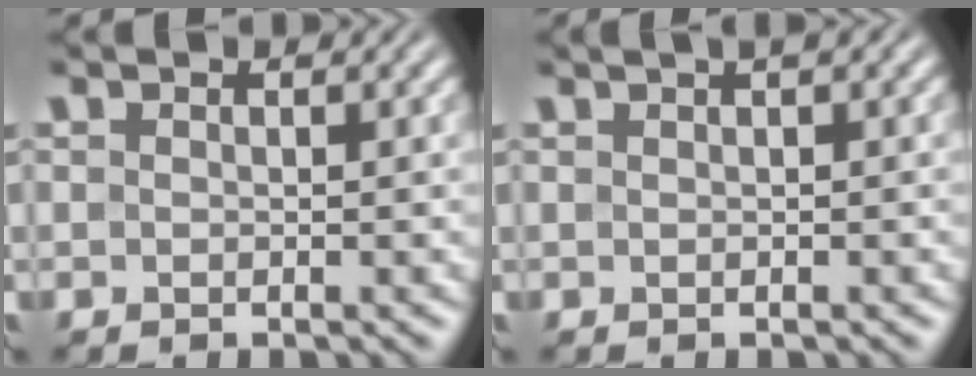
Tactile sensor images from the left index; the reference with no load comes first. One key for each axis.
{"total": 1.4, "fx": 0.5, "fy": 0.1, "fz": 1.3, "tx": -0.019, "ty": 0.005, "tz": 0.005}